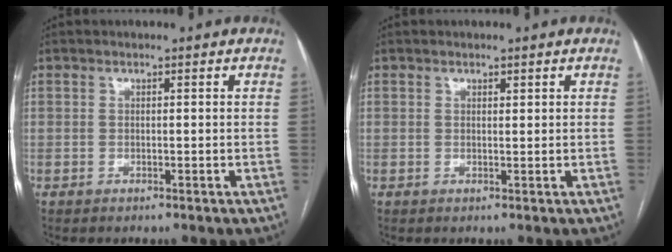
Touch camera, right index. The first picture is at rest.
{"total": 0.8, "force": [0.6, 0.3, 0.5], "torque": [-0.009, -0.002, 0.010]}